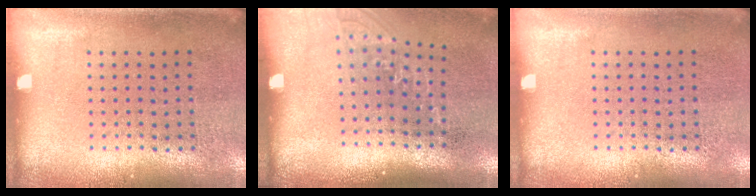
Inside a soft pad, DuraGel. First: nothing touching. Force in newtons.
{"total": 1.1, "press": 0.9, "slide": 0.6}
{"total": 0.0}